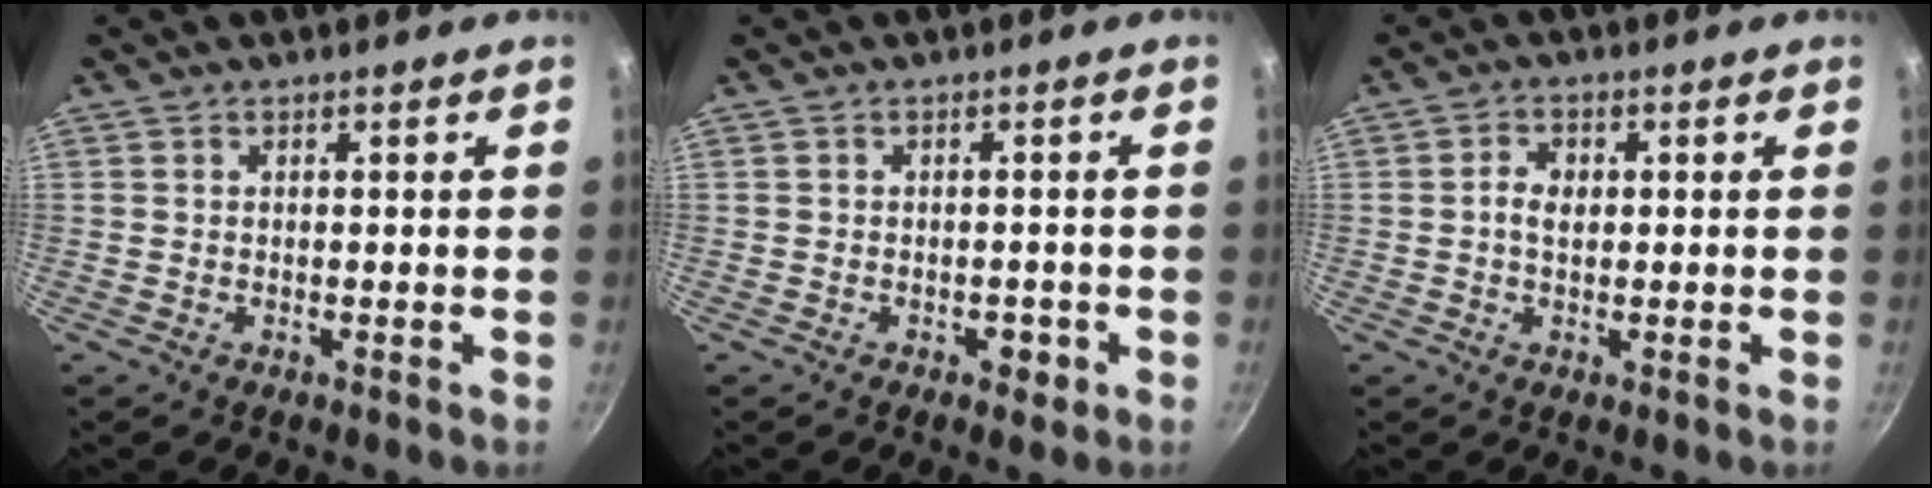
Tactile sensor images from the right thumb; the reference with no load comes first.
{"total": 2.4, "force": [-1.0, 1.5, 1.6], "torque": [-0.010, 0.006, -0.013]}
{"total": 3.2, "force": [0.1, 2.2, 2.2], "torque": [-0.037, 0.005, -0.001]}